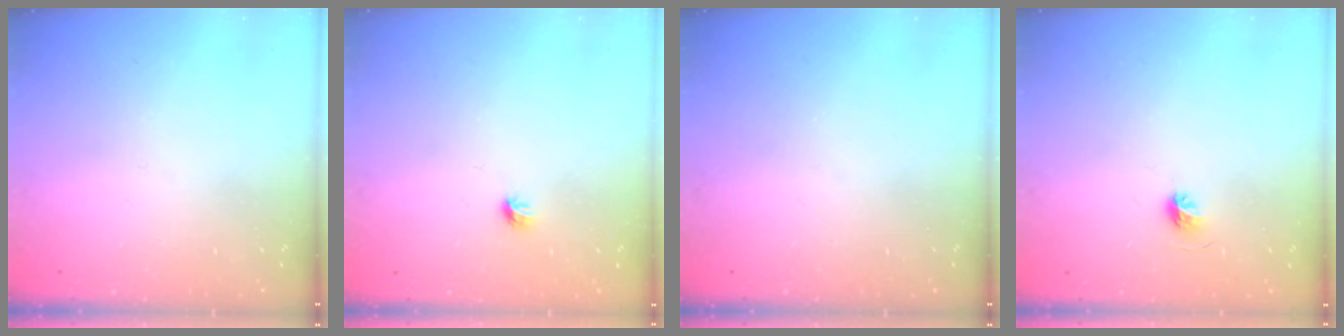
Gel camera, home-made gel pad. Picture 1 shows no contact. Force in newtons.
{"total": 3.9, "press": 3.8, "slide": 0.9}
{"total": 0.0}
{"total": 4.2, "press": 3.9, "slide": 1.4}